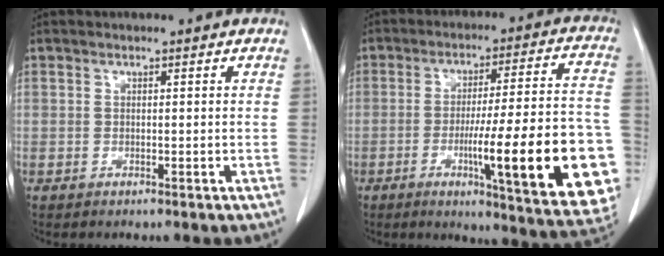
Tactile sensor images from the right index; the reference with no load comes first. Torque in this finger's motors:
{"motor_torque": [2.14, 0.00, 1.05, 0.21]}